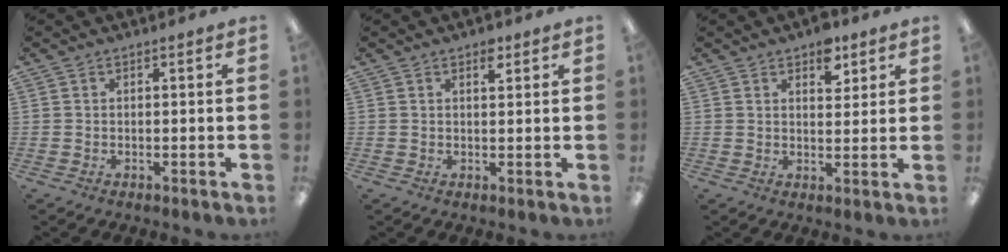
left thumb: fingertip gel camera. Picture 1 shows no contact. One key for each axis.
{"total": 2.8, "fx": 1.8, "fy": 1.4, "fz": 1.6, "tx": -0.011, "ty": -0.007, "tz": 0.026}
{"total": 6.3, "fx": 4.0, "fy": 3.5, "fz": 3.4, "tx": -0.028, "ty": -0.019, "tz": 0.064}